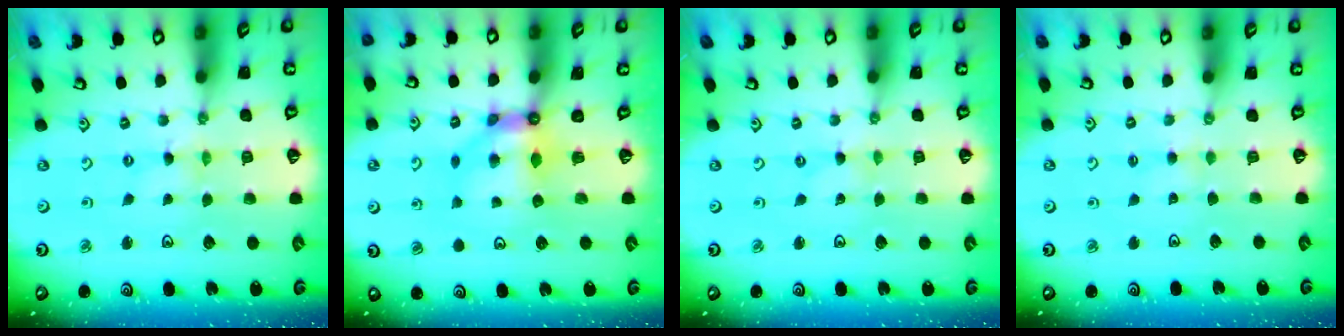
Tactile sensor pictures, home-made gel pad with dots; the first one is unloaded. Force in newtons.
{"total": 6.8, "press": 6.8, "slide": 0.6}
{"total": 0.0}
{"total": 2.3, "press": 2.2, "slide": 0.5}